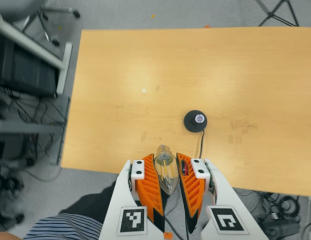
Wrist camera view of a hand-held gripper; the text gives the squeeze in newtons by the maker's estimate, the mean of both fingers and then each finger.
{"total": 21.5, "left": 24.8, "right": 18.3}